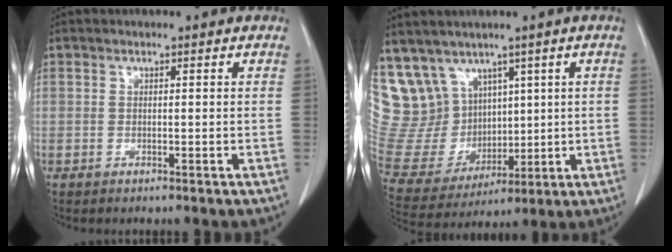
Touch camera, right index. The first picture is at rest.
{"total": 16.0, "force": [8.1, 12.7, 5.1], "torque": [-0.137, 0.066, 0.195]}